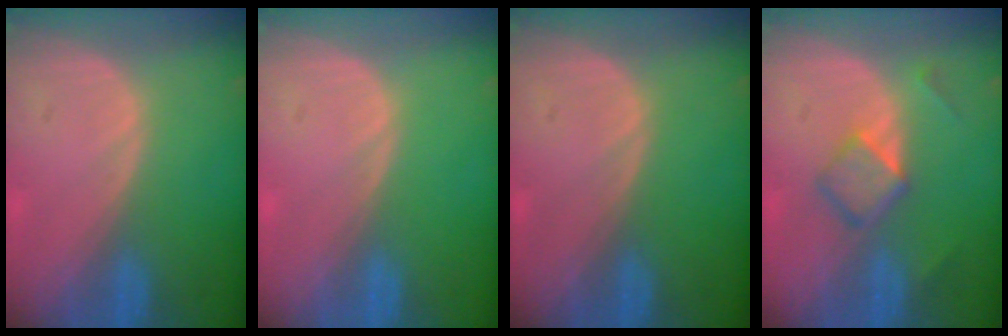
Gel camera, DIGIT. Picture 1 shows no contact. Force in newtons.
{"total": 0.0}
{"total": 0.0}
{"total": 4.6, "press": 4.5, "slide": 1.1}